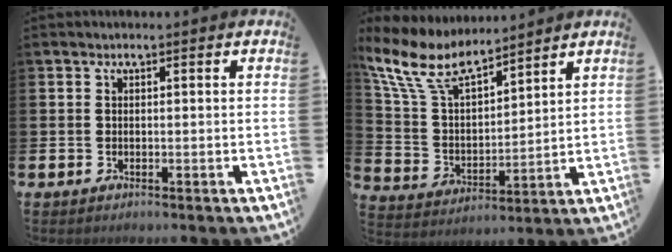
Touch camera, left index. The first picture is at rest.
{"total": 9.4, "force": [8.0, 3.2, 3.7], "torque": [-0.111, -0.042, 0.144]}